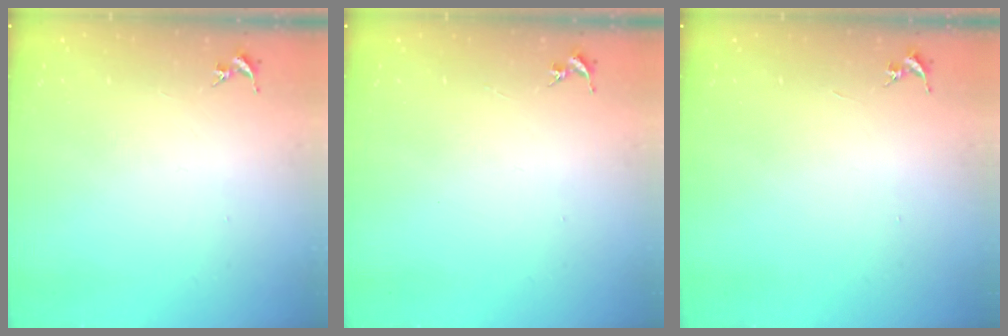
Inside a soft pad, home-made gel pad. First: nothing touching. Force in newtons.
{"total": 0.0}
{"total": 0.0}